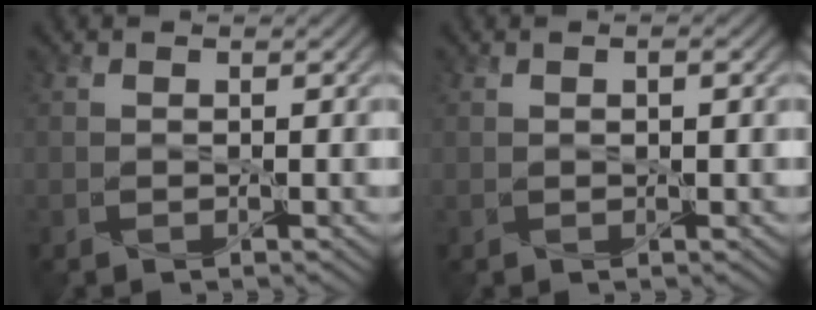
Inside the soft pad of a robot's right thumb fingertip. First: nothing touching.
{"total": 0.6, "force": [0.3, 0.1, 0.5], "torque": [-0.008, -0.001, 0.010]}